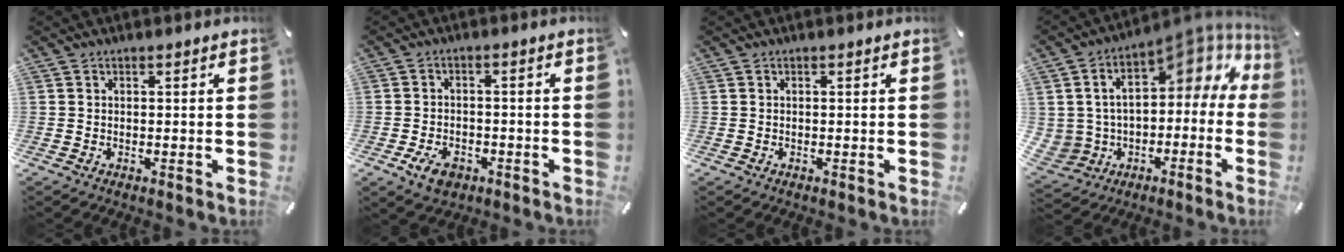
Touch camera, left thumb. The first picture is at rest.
{"total": 5.3, "force": [-2.9, 3.4, 2.8], "torque": [-0.060, 0.013, -0.055]}
{"total": 0.0}
{"total": 14.2, "force": [7.8, 9.0, 7.6], "torque": [-0.134, -0.063, 0.136]}